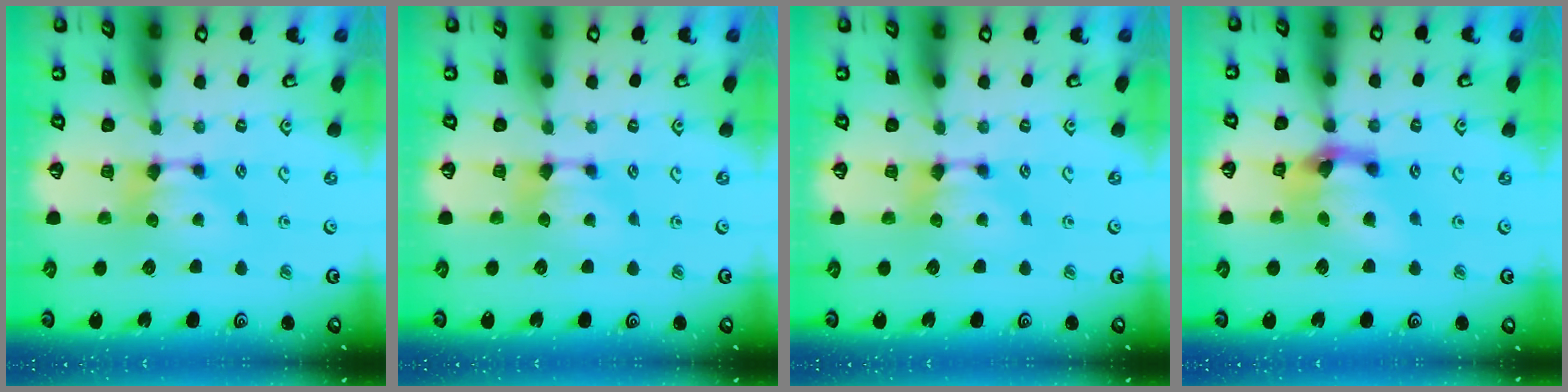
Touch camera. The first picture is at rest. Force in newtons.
{"total": 0.0}
{"total": 0.0}
{"total": 7.1, "press": 6.8, "slide": 2.0}